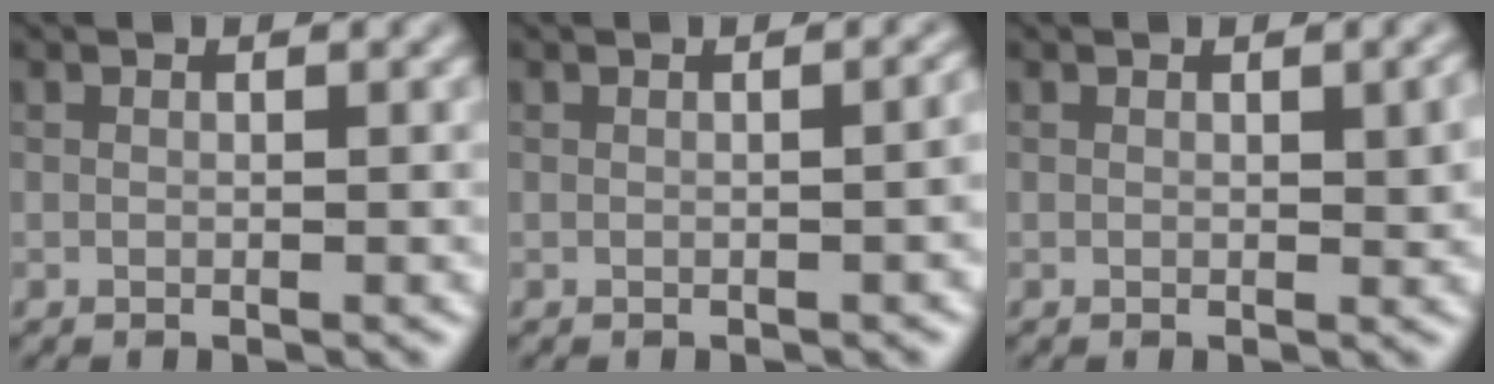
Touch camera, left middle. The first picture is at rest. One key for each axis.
{"total": 1.7, "fx": -0.3, "fy": 0.7, "fz": 1.6, "tx": -0.015, "ty": 0.004, "tz": -0.004}
{"total": 1.6, "fx": 0.3, "fy": 0.5, "fz": 1.5, "tx": -0.018, "ty": -0.001, "tz": 0.005}